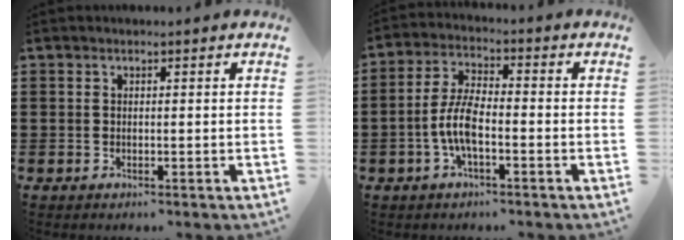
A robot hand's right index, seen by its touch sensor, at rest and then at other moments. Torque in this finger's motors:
{"motor_torque": [2.14, 0.00, 0.15, 0.08]}